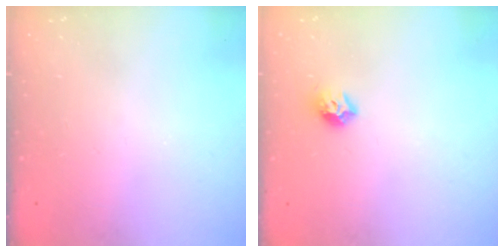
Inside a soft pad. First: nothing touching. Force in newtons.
{"total": 7.9, "press": 7.9, "slide": 0.7}